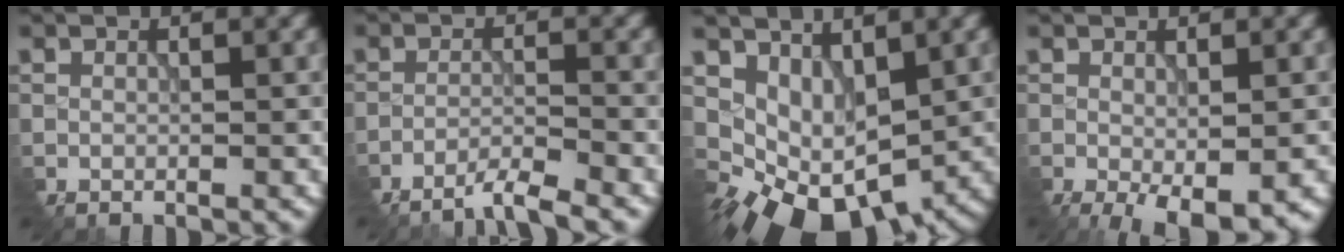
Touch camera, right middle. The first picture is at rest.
{"total": 3.4, "force": [-3.0, 0.0, 1.5], "torque": [-0.025, 0.003, -0.059]}
{"total": 8.0, "force": [-0.5, 5.6, 5.7], "torque": [-0.082, -0.020, 0.019]}
{"total": 4.5, "force": [-2.2, 1.8, 3.5], "torque": [-0.059, -0.016, -0.024]}